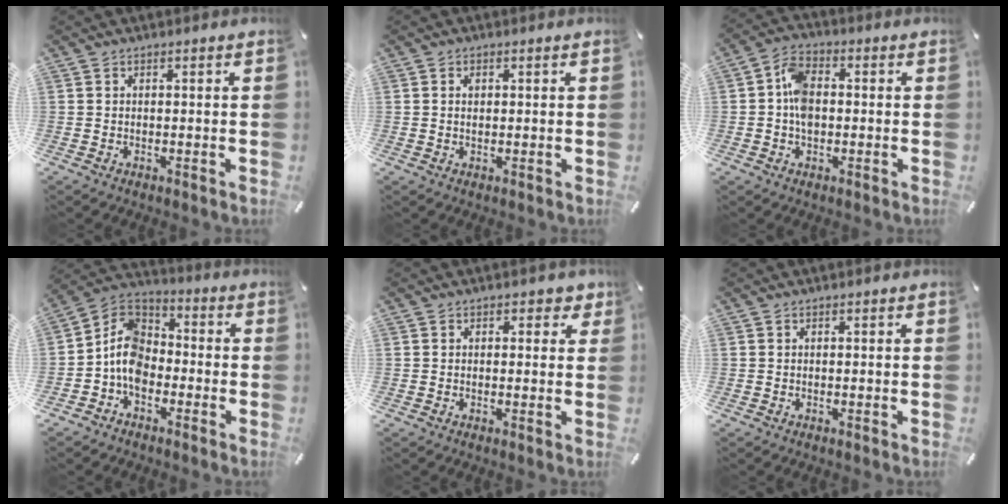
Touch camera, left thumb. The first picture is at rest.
{"total": 1.4, "force": [0.2, 1.0, 1.0], "torque": [-0.021, 0.005, 0.002]}
{"total": 6.5, "force": [-0.6, 4.4, 4.8], "torque": [-0.097, 0.011, -0.011]}
{"total": 9.4, "force": [-4.4, 6.6, 5.1], "torque": [-0.127, 0.012, -0.093]}
{"total": 2.3, "force": [0.9, 1.5, 1.4], "torque": [-0.007, 0.000, 0.009]}
{"total": 0.0}